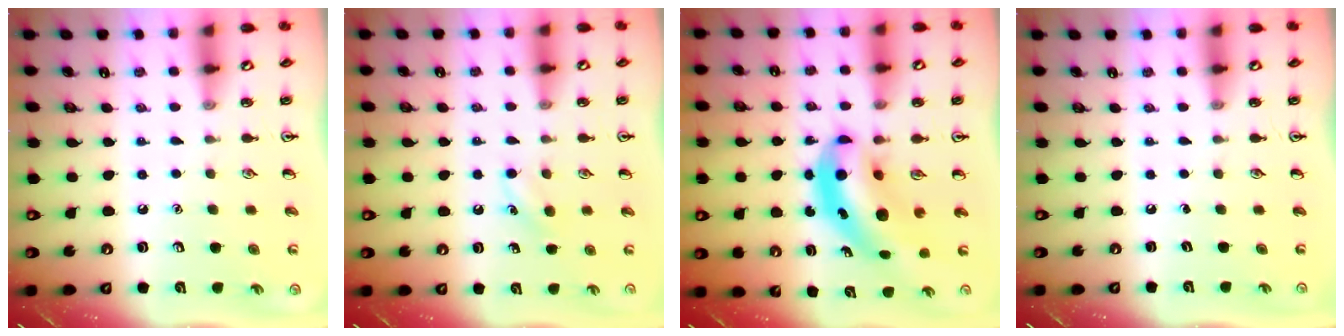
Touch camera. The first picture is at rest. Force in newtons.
{"total": 4.2, "press": 4.0, "slide": 1.3}
{"total": 7.9, "press": 7.5, "slide": 2.3}
{"total": 0.0}